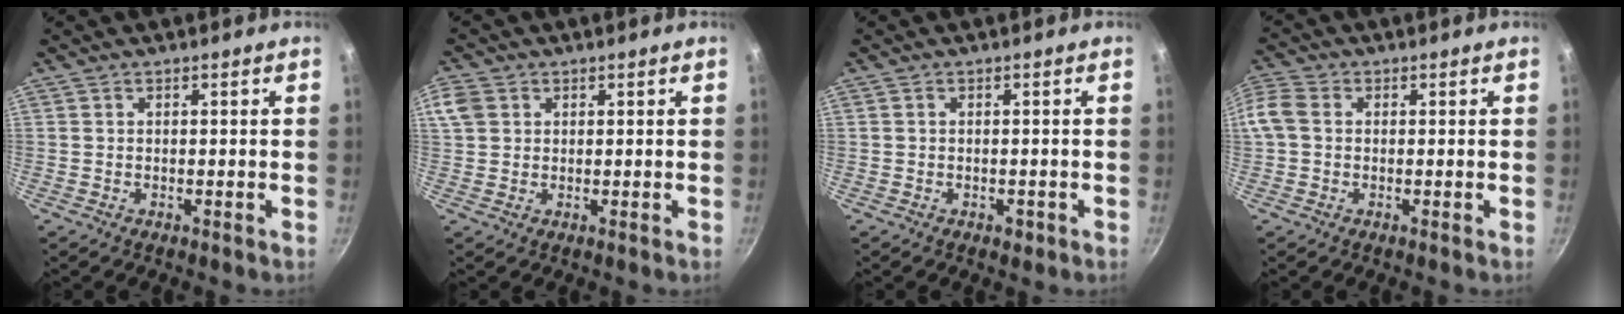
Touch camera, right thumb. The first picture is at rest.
{"total": 5.0, "force": [1.6, 4.1, 2.5], "torque": [-0.043, 0.004, 0.026]}
{"total": 1.6, "force": [-0.6, 1.1, 0.9], "torque": [-0.009, 0.005, -0.006]}
{"total": 8.7, "force": [0.4, 6.9, 5.3], "torque": [-0.126, 0.021, -0.007]}